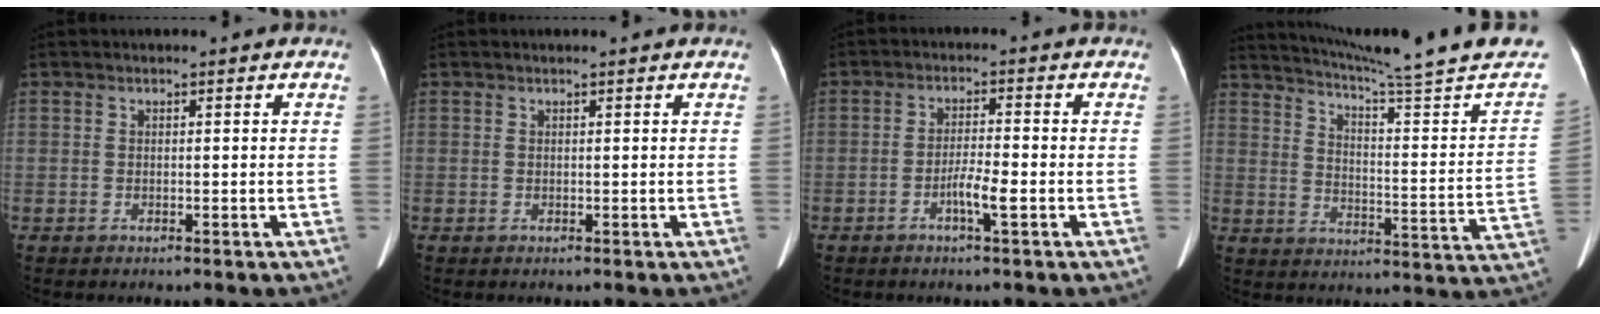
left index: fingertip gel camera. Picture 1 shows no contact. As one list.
[{"total": 0.7, "force": [0.6, -0.1, 0.3], "torque": [-0.006, 0.008, 0.014]}, {"total": 3.7, "force": [-1.7, 0.1, 3.3], "torque": [-0.061, -0.002, -0.032]}, {"total": 23.1, "force": [20.6, -1.8, 10.4], "torque": [-0.157, -0.081, 0.264]}]